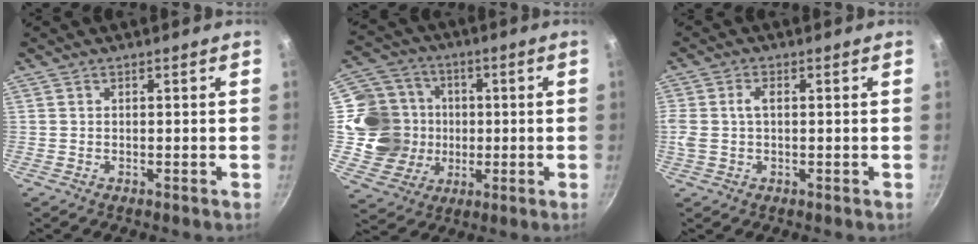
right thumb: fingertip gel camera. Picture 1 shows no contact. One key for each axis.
{"total": 15.5, "fx": 0.1, "fy": 14.3, "fz": 6.0, "tx": -0.083, "ty": 0.022, "tz": 0.013}
{"total": 4.3, "fx": 0.4, "fy": 2.5, "fz": 3.4, "tx": -0.091, "ty": 0.012, "tz": 0.007}